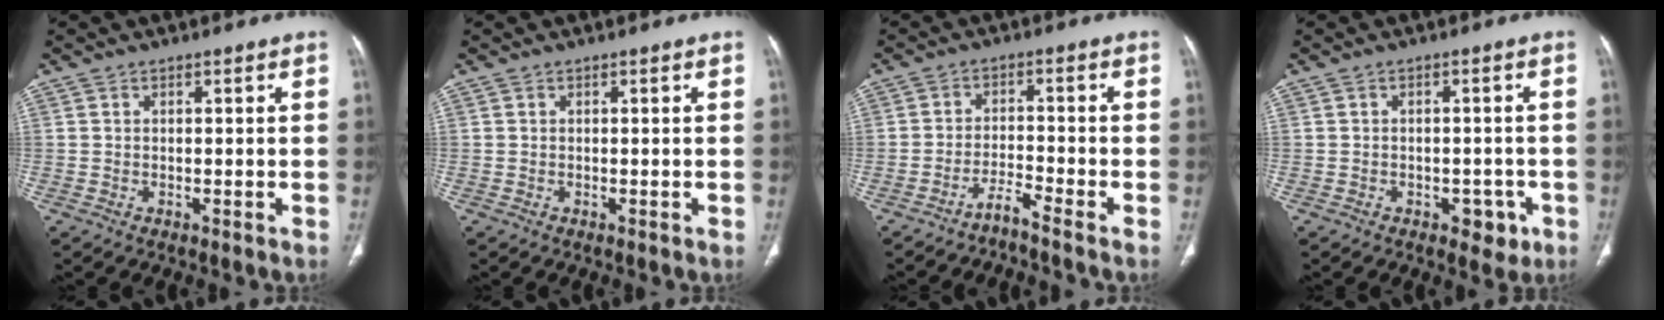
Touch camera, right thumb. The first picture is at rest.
{"total": 0.0}
{"total": 3.1, "force": [-2.8, -0.7, 1.1], "torque": [-0.027, 0.014, -0.057]}
{"total": 4.2, "force": [-2.0, 2.7, 2.4], "torque": [-0.006, 0.010, -0.023]}